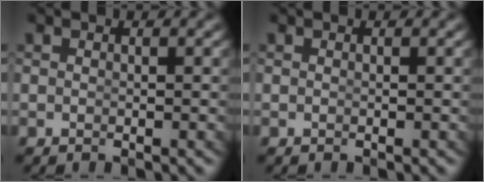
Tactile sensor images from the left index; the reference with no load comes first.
{"total": 0.0}